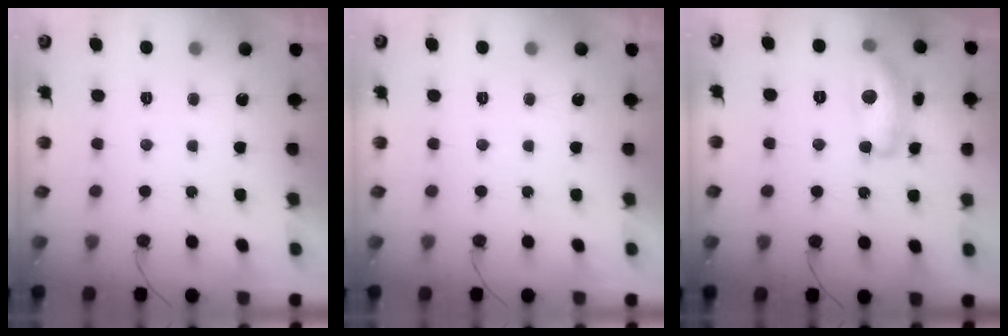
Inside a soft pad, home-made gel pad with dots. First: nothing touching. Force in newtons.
{"total": 0.0}
{"total": 14.3, "press": 14.2, "slide": 1.1}